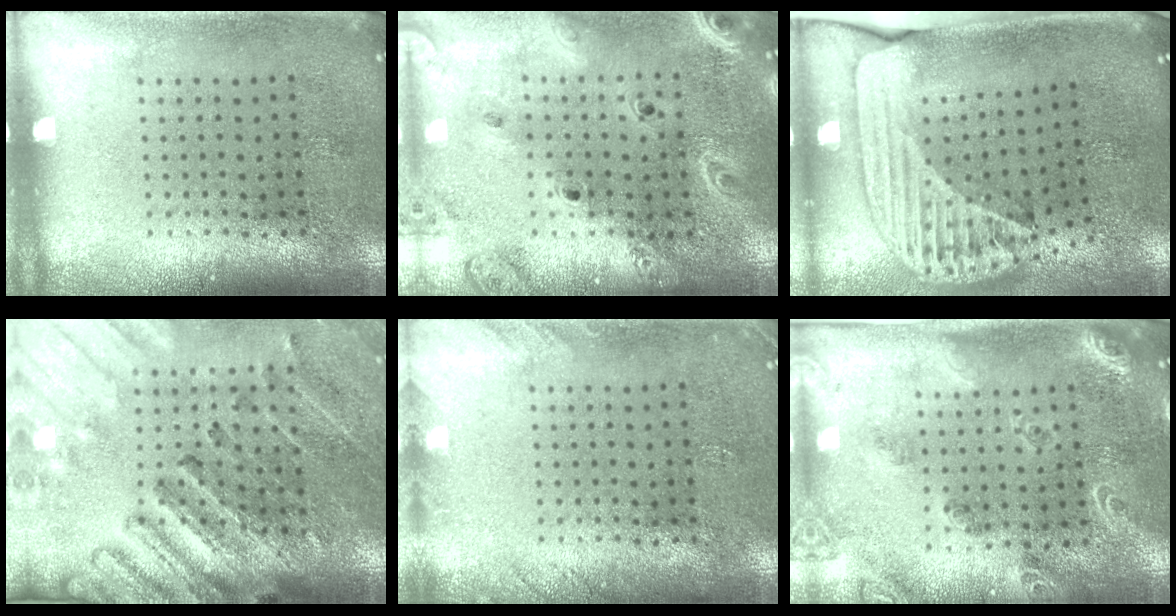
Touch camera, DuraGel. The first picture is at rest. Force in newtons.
{"total": 2.5, "press": 2.2, "slide": 1.2}
{"total": 2.6, "press": 1.8, "slide": 1.9}
{"total": 2.7, "press": 2.7, "slide": 0.3}
{"total": 1.2, "press": 1.2, "slide": 0.1}
{"total": 1.8, "press": 1.7, "slide": 0.4}